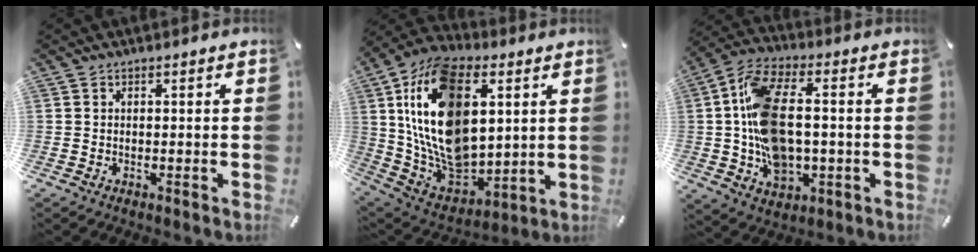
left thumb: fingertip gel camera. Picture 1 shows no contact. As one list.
[{"total": 24.1, "force": [6.0, 15.6, 17.4], "torque": [-0.364, -0.034, 0.102]}, {"total": 15.2, "force": [-0.7, 9.0, 12.2], "torque": [-0.253, 0.008, -0.005]}]